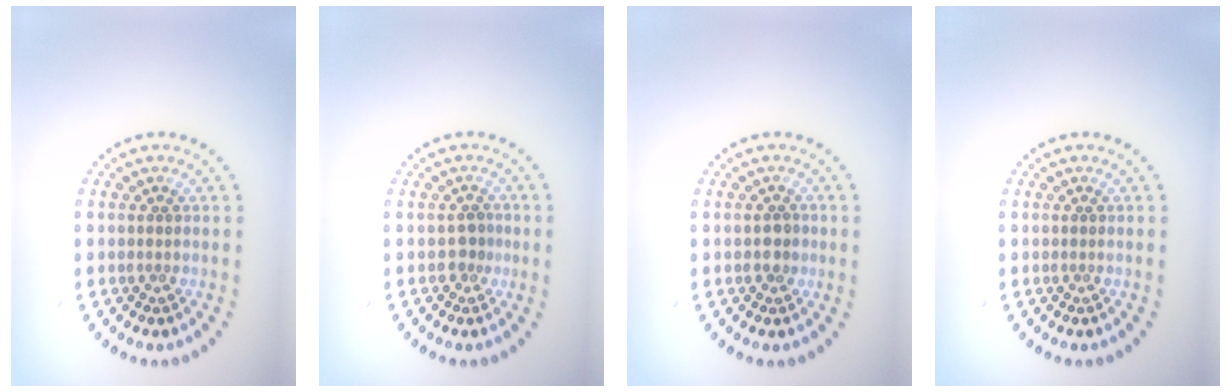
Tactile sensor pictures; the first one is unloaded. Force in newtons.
{"total": 1.1, "press": 0.9, "slide": 0.6}
{"total": 1.4, "press": 1.3, "slide": 0.4}
{"total": 0.0}